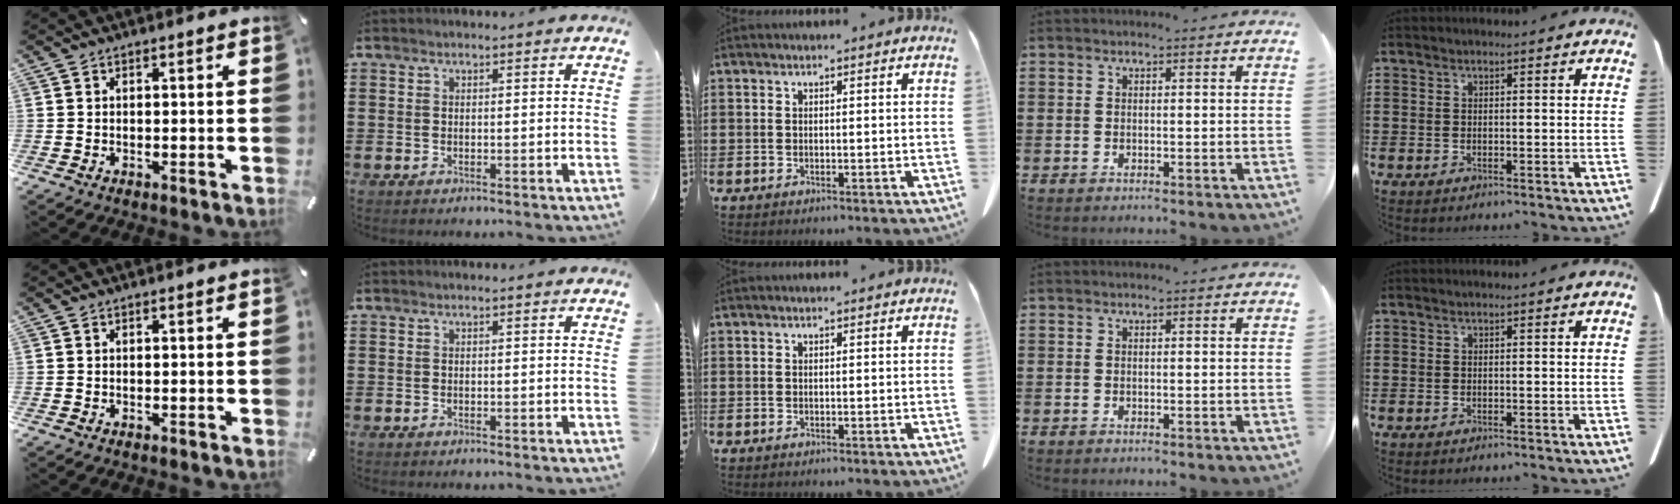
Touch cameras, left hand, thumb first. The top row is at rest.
{}